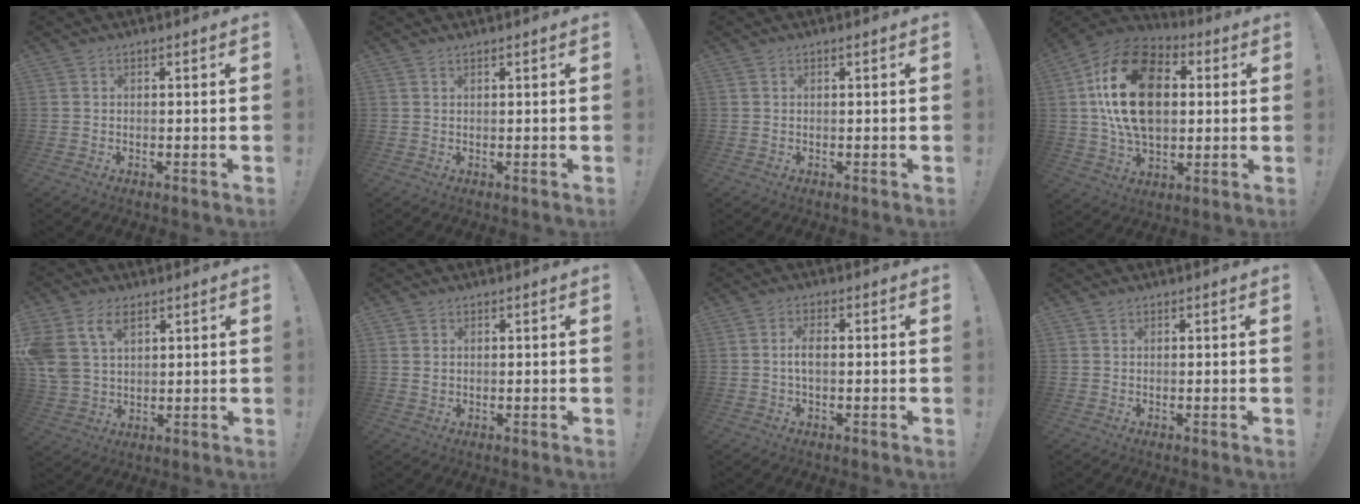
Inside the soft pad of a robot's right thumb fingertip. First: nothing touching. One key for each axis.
{"total": 0.6, "fx": 0.5, "fy": -0.1, "fz": 0.4, "tx": -0.006, "ty": 0.000, "tz": 0.008}
{"total": 0.5, "fx": 0.2, "fy": -0.3, "fz": 0.4, "tx": -0.003, "ty": -0.002, "tz": 0.003}
{"total": 24.3, "fx": 4.2, "fy": 15.8, "fz": 18.0, "tx": -0.315, "ty": 0.000, "tz": 0.075}
{"total": 11.0, "fx": 5.7, "fy": 7.2, "fz": 6.1, "tx": -0.139, "ty": -0.016, "tz": 0.112}
{"total": 1.4, "fx": 0.7, "fy": 1.2, "fz": 0.4, "tx": 0.005, "ty": -0.004, "tz": 0.010}
{"total": 3.9, "fx": -0.1, "fy": 1.6, "fz": 3.5, "tx": -0.063, "ty": 0.004, "tz": -0.006}
{"total": 0.6, "fx": 0.5, "fy": 0.2, "fz": 0.3, "tx": -0.005, "ty": 0.000, "tz": 0.008}